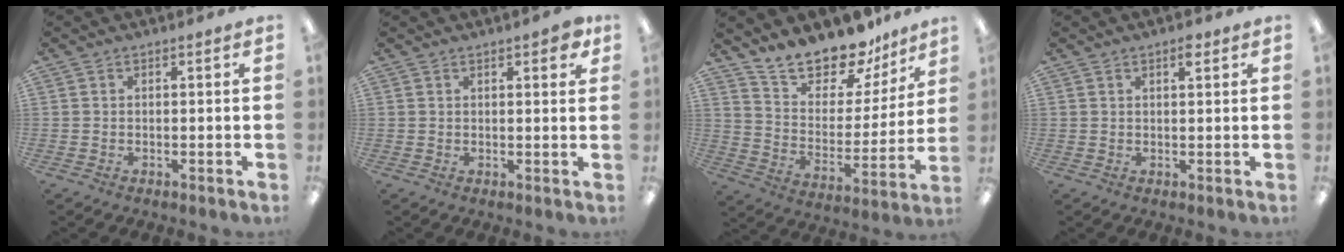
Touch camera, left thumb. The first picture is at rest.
{"total": 3.5, "force": [2.1, 1.1, 2.5], "torque": [-0.029, -0.006, 0.032]}
{"total": 16.6, "force": [14.9, 5.9, 4.3], "torque": [-0.085, -0.126, 0.269]}
{"total": 2.4, "force": [1.6, 0.7, 1.6], "torque": [-0.018, -0.005, 0.025]}